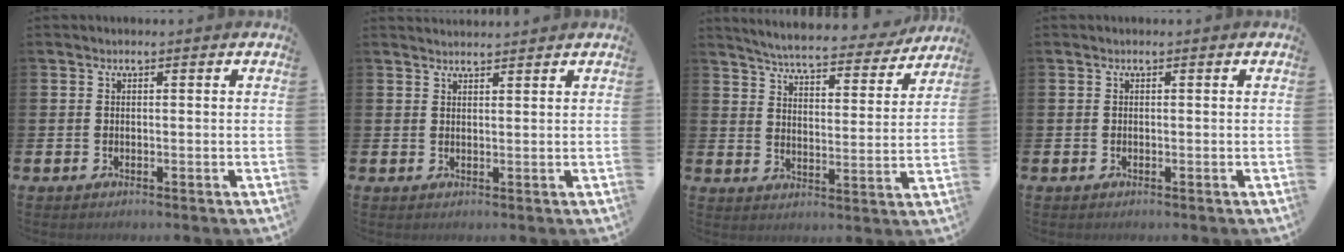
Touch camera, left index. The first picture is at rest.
{"total": 1.5, "force": [1.5, 0.1, 0.1], "torque": [-0.001, -0.007, 0.027]}
{"total": 5.8, "force": [5.5, 0.7, 1.7], "torque": [-0.050, -0.039, 0.090]}
{"total": 0.0}